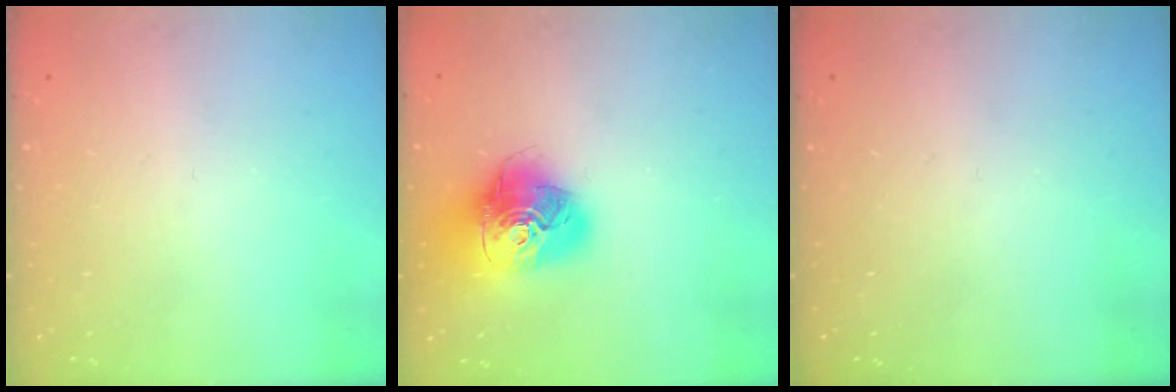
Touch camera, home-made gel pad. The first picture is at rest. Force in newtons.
{"total": 17.1, "press": 17.0, "slide": 2.2}
{"total": 0.0}